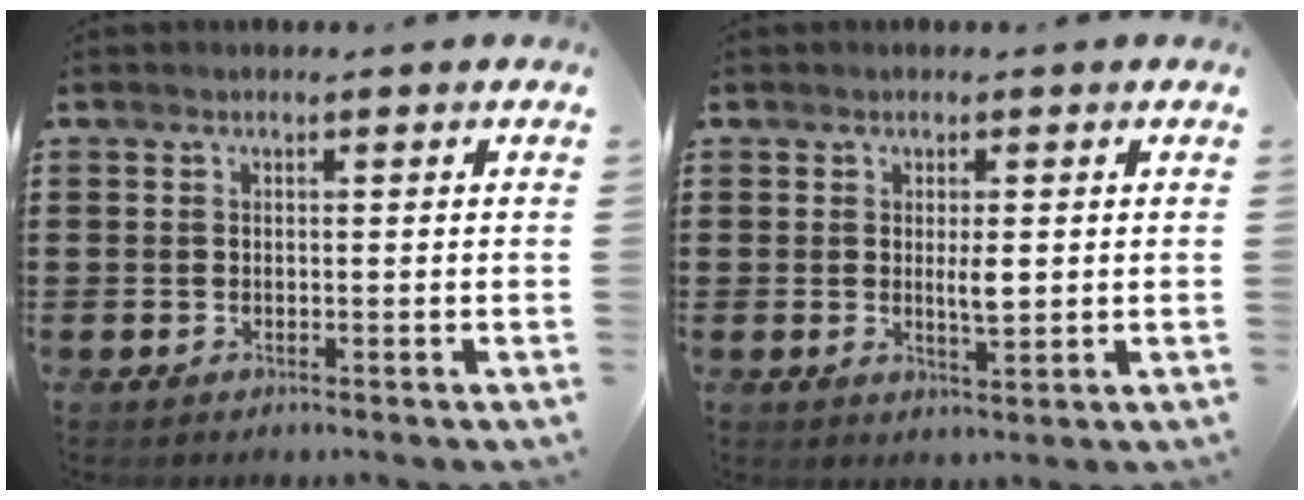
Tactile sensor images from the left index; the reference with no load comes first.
{"total": 3.3, "force": [0.5, 0.9, 3.2], "torque": [-0.045, -0.006, 0.005]}